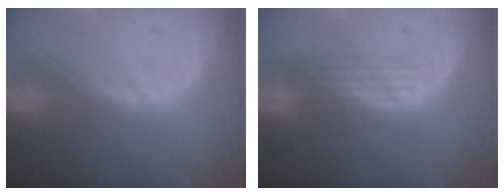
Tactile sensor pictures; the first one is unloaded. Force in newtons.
{"total": 2.9, "press": 2.7, "slide": 1.2}